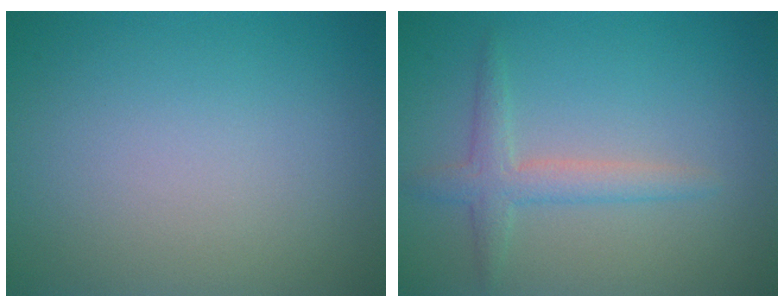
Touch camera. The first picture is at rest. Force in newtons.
{"total": 2.4, "press": 2.4, "slide": 0.1}